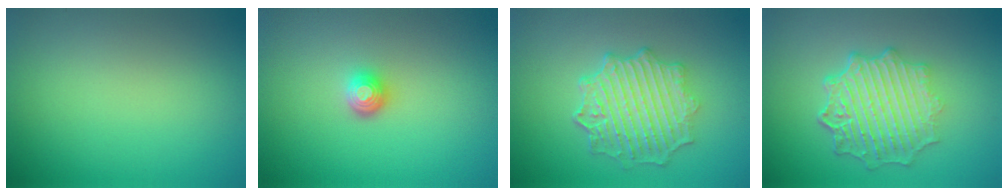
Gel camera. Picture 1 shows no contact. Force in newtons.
{"total": 1.8, "press": 1.3, "slide": 1.2}
{"total": 5.7, "press": 5.0, "slide": 2.8}
{"total": 6.9, "press": 5.2, "slide": 4.6}